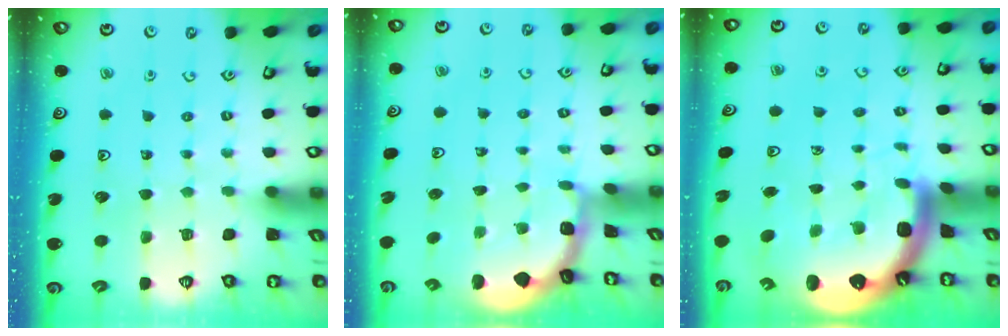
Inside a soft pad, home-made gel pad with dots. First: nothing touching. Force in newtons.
{"total": 1.6, "press": 1.6, "slide": 0.3}
{"total": 7.8, "press": 7.6, "slide": 1.7}